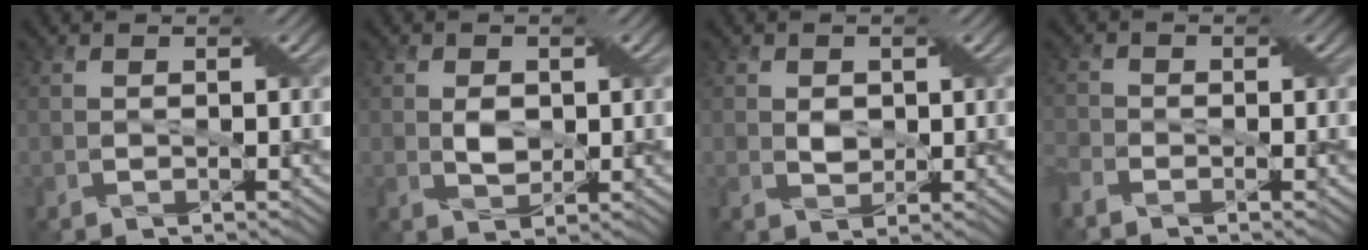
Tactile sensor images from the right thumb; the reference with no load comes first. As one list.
[{"total": 2.5, "force": [0.2, 1.8, 1.7], "torque": [-0.038, -0.002, 0.006]}, {"total": 1.9, "force": [0.4, 1.5, 1.0], "torque": [-0.027, -0.002, 0.008]}, {"total": 2.9, "force": [-2.3, 1.3, 1.2], "torque": [-0.035, -0.008, -0.059]}]